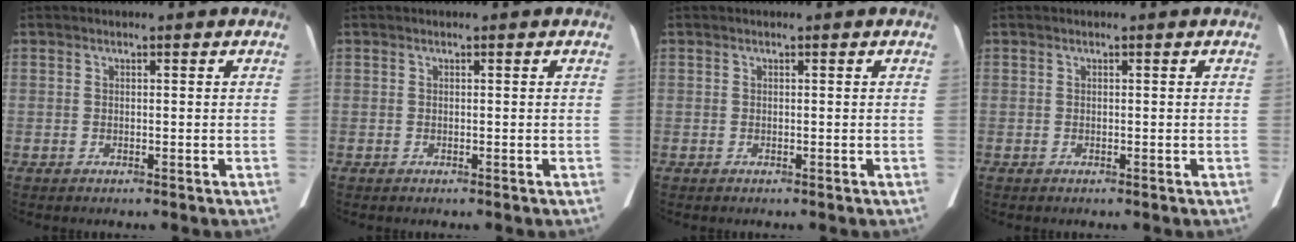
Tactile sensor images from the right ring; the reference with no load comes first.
{"total": 0.0}
{"total": 0.0}
{"total": 0.0}